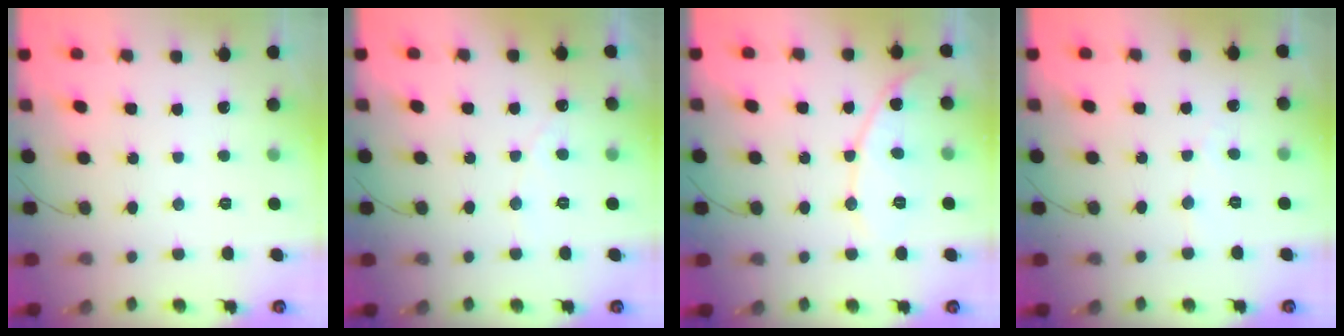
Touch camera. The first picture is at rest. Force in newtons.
{"total": 2.8, "press": 2.8, "slide": 0.1}
{"total": 9.3, "press": 9.3, "slide": 0.3}
{"total": 2.4, "press": 2.4, "slide": 0.2}